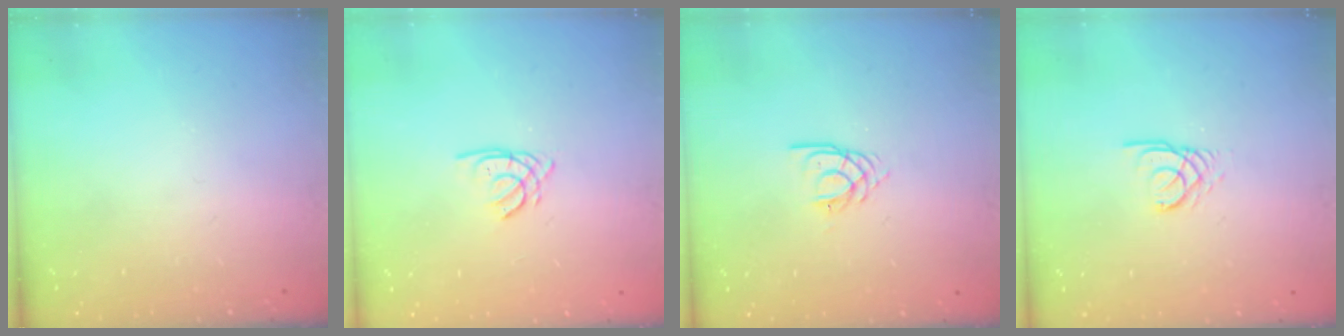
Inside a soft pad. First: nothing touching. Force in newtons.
{"total": 1.5, "press": 1.5, "slide": 0.1}
{"total": 2.1, "press": 2.1, "slide": 0.3}
{"total": 2.4, "press": 2.4, "slide": 0.3}